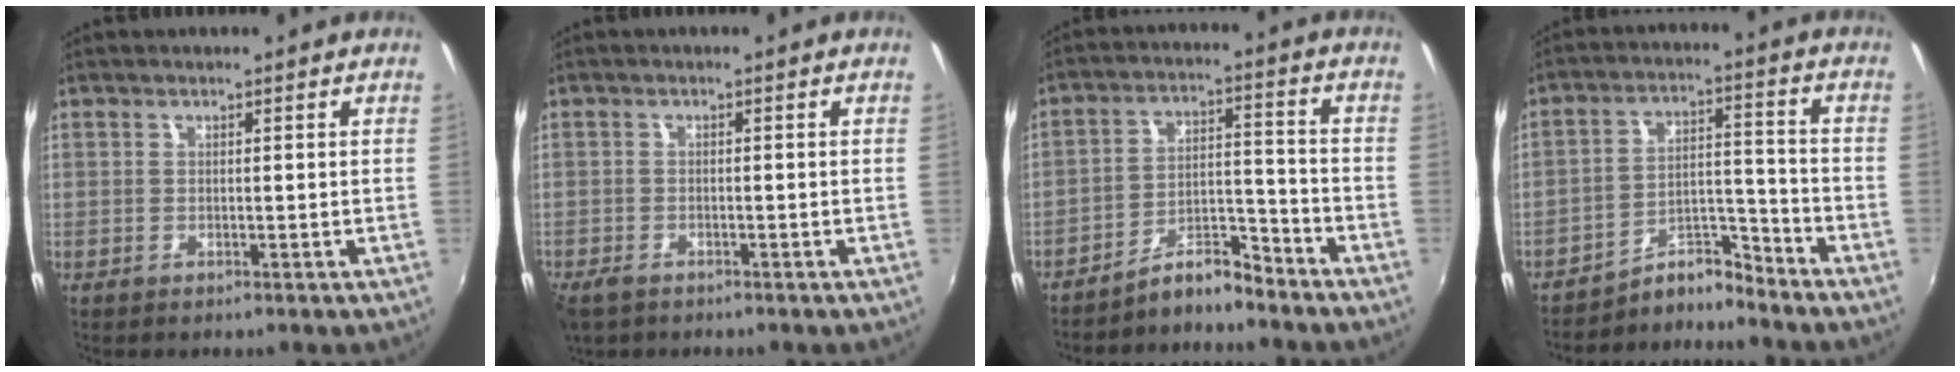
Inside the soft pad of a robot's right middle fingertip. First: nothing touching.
{"total": 3.3, "force": [-2.4, 1.7, 1.5], "torque": [-0.039, -0.013, -0.045]}
{"total": 6.6, "force": [-6.3, 0.9, 1.6], "torque": [-0.032, 0.025, -0.111]}
{"total": 6.2, "force": [-6.2, 0.0, -0.3], "torque": [0.003, 0.032, -0.114]}